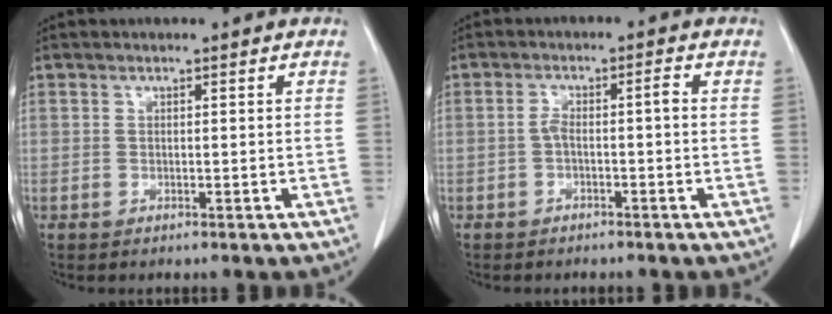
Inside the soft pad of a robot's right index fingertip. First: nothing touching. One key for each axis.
{"total": 3.4, "fx": -0.8, "fy": 0.6, "fz": 3.2, "tx": -0.063, "ty": 0.023, "tz": -0.010}